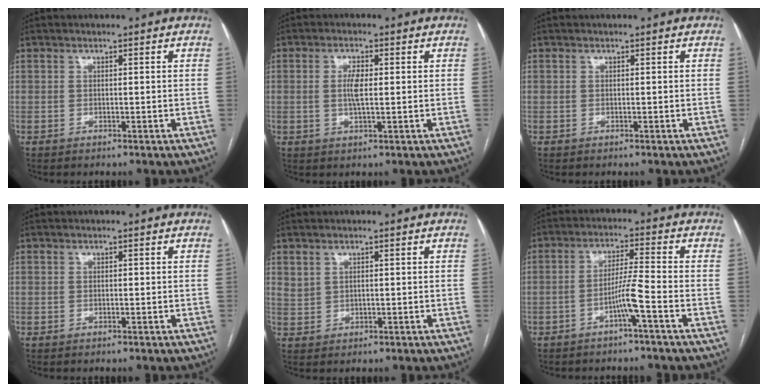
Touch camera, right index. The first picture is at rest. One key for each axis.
{"total": 3.4, "fx": 0.4, "fy": 0.9, "fz": 3.3, "tx": -0.067, "ty": 0.001, "tz": 0.009}
{"total": 0.0}
{"total": 0.0}
{"total": 2.0, "fx": 1.4, "fy": 1.3, "fz": 0.6, "tx": -0.009, "ty": 0.006, "tz": 0.034}
{"total": 4.7, "fx": -2.3, "fy": -0.9, "fz": 4.0, "tx": -0.077, "ty": 0.007, "tz": -0.042}